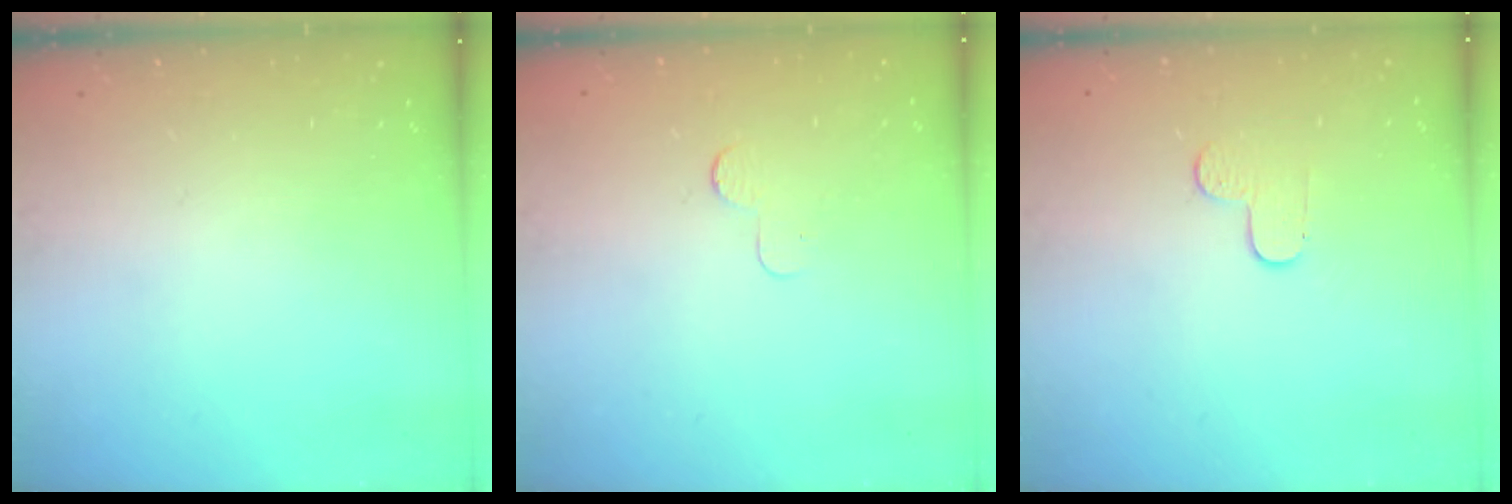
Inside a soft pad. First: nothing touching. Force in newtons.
{"total": 2.3, "press": 2.3, "slide": 0.2}
{"total": 4.6, "press": 4.6, "slide": 0.5}